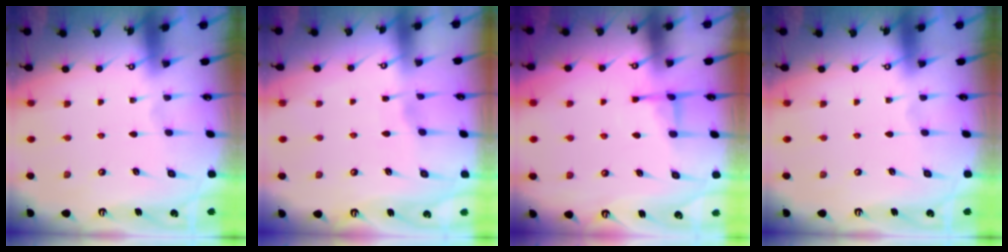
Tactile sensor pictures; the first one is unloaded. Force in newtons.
{"total": 2.8, "press": 2.8, "slide": 0.4}
{"total": 3.6, "press": 3.5, "slide": 0.7}
{"total": 0.0}